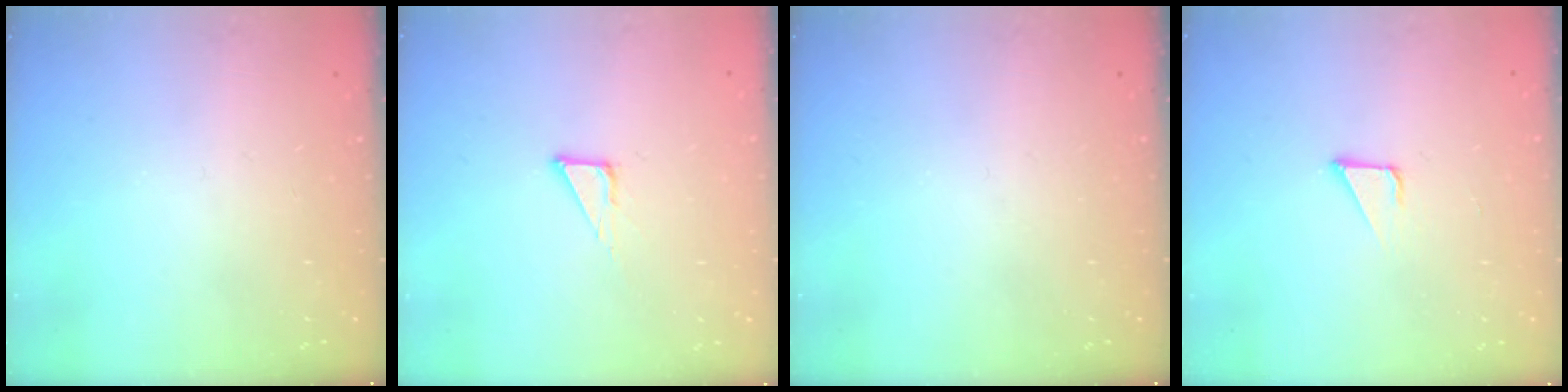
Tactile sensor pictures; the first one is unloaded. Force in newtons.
{"total": 1.9, "press": 1.9, "slide": 0.1}
{"total": 0.0}
{"total": 2.1, "press": 2.1, "slide": 0.1}